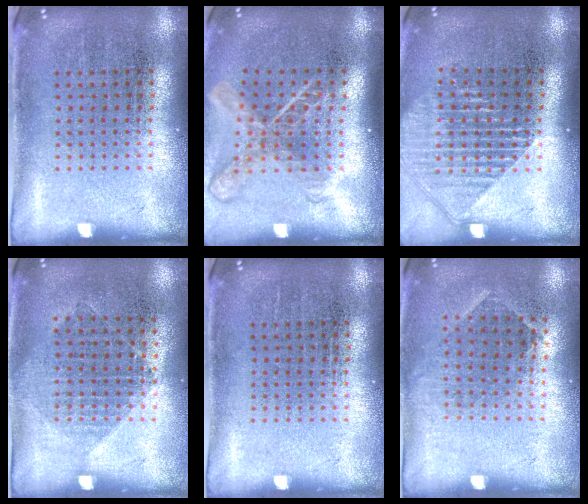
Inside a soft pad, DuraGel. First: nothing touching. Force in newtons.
{"total": 1.8, "press": 1.4, "slide": 1.2}
{"total": 1.7, "press": 1.5, "slide": 0.7}
{"total": 1.1, "press": 0.9, "slide": 0.5}
{"total": 0.0}
{"total": 0.9, "press": 0.6, "slide": 0.6}